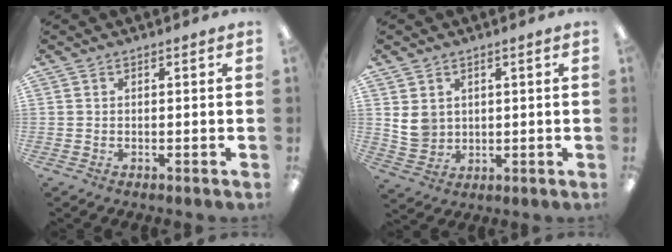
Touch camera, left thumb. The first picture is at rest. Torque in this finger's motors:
{"motor_torque": [0.82, 0.81, 0.83, -0.57, 0.02]}